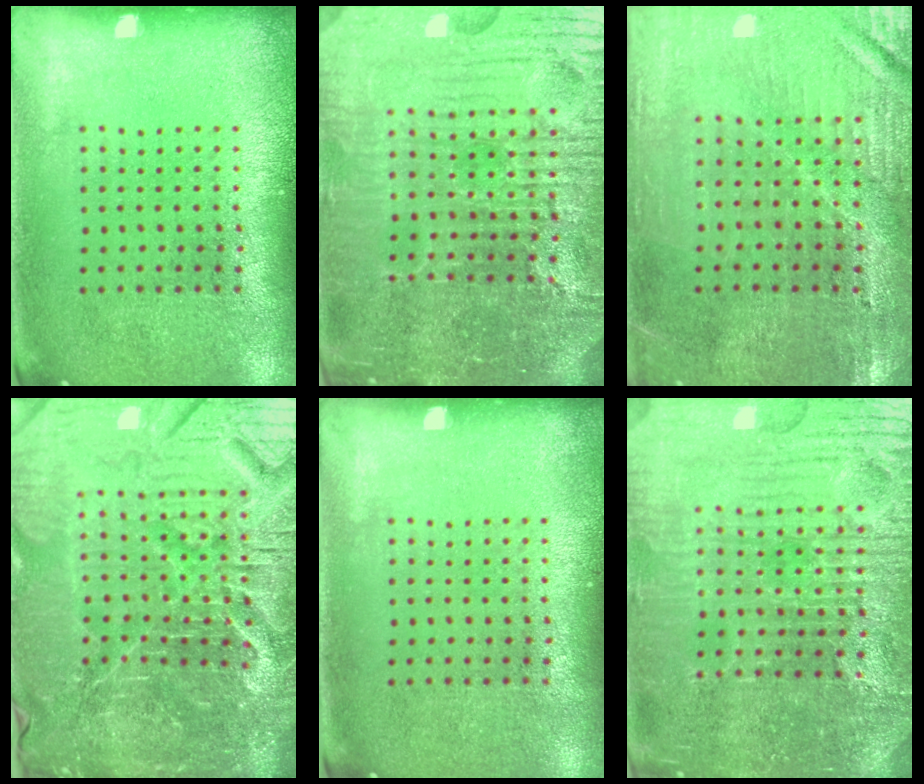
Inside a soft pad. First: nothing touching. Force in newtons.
{"total": 6.3, "press": 5.8, "slide": 2.3}
{"total": 1.3, "press": 1.3, "slide": 0.2}
{"total": 7.2, "press": 6.4, "slide": 3.4}
{"total": 0.0}
{"total": 5.6, "press": 5.3, "slide": 1.8}